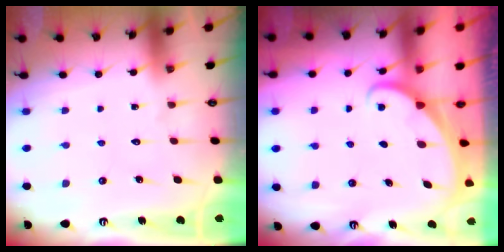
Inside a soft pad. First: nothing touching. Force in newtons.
{"total": 1.2, "press": 1.2, "slide": 0.0}